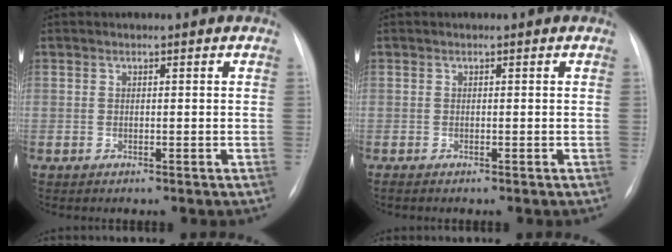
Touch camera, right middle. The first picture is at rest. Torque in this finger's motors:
{"motor_torque": [0.11, -0.12, 0.04, 0.01]}